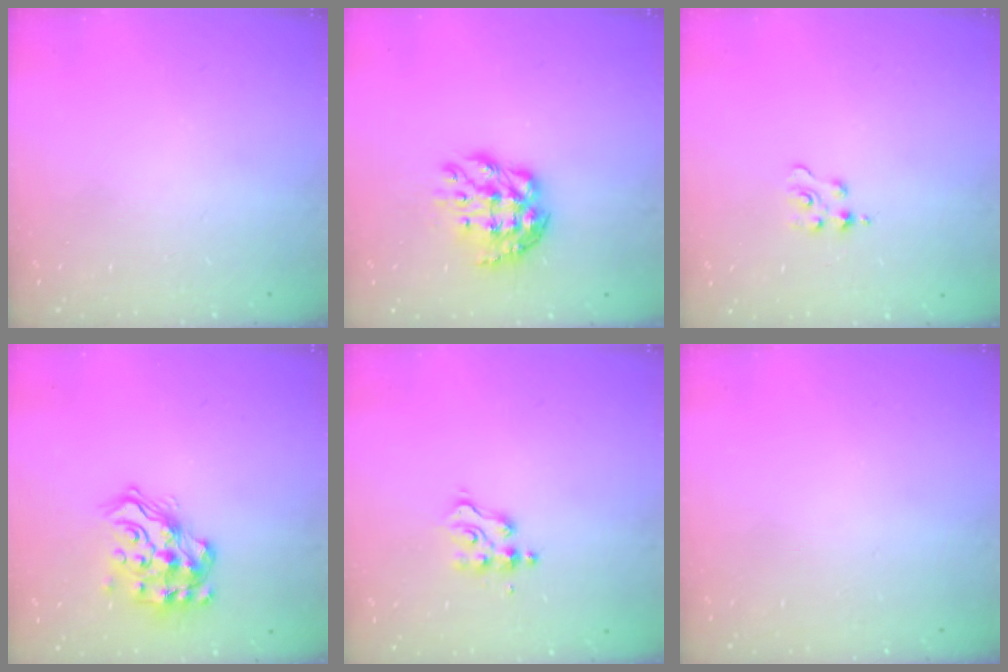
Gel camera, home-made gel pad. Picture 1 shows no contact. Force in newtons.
{"total": 10.5, "press": 10.4, "slide": 0.8}
{"total": 1.8, "press": 1.8, "slide": 0.3}
{"total": 15.4, "press": 15.2, "slide": 2.0}
{"total": 3.7, "press": 3.6, "slide": 0.4}
{"total": 0.0}